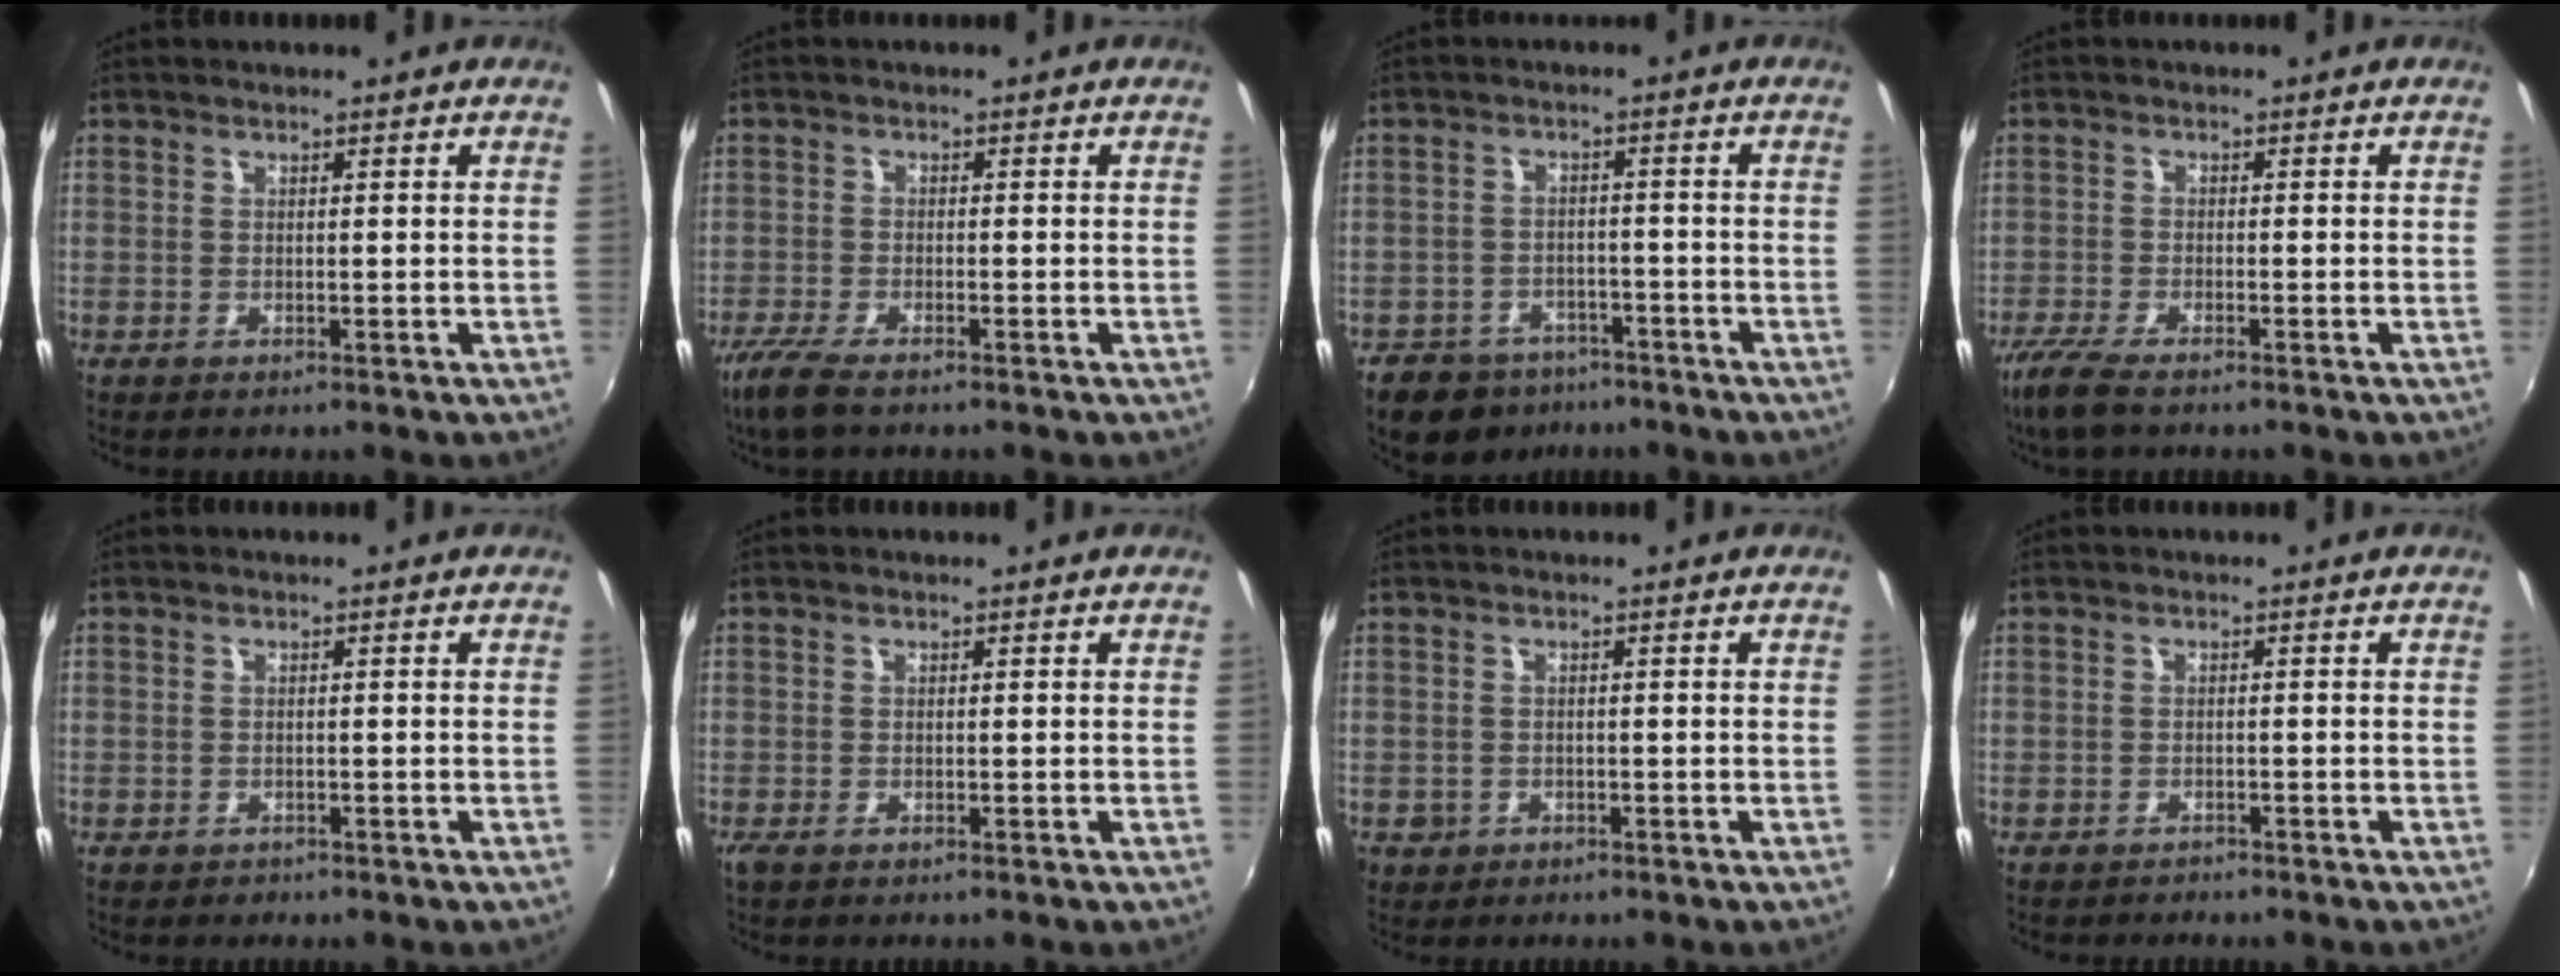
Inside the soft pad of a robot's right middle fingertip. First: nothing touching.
{"total": 6.1, "force": [-4.6, 1.3, 3.8], "torque": [-0.102, -0.021, -0.091]}
{"total": 10.3, "force": [-7.5, 6.3, 3.2], "torque": [-0.087, 0.010, -0.104]}
{"total": 6.3, "force": [-4.9, 1.3, 3.8], "torque": [-0.105, -0.023, -0.096]}
{"total": 0.9, "force": [-0.6, 0.7, 0.0], "torque": [-0.001, 0.000, -0.008]}
{"total": 0.9, "force": [-0.5, 0.3, 0.6], "torque": [-0.014, -0.004, -0.010]}
{"total": 2.5, "force": [-0.9, 2.3, 0.8], "torque": [-0.021, -0.004, -0.012]}
{"total": 1.4, "force": [-1.3, 0.6, 0.0], "torque": [-0.008, -0.002, -0.020]}